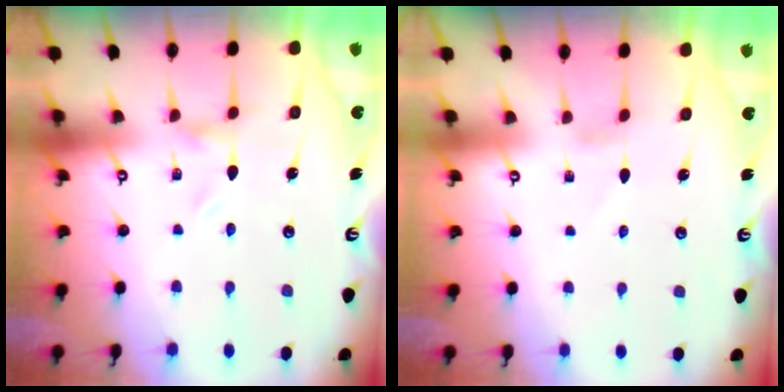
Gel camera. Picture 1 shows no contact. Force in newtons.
{"total": 0.0}